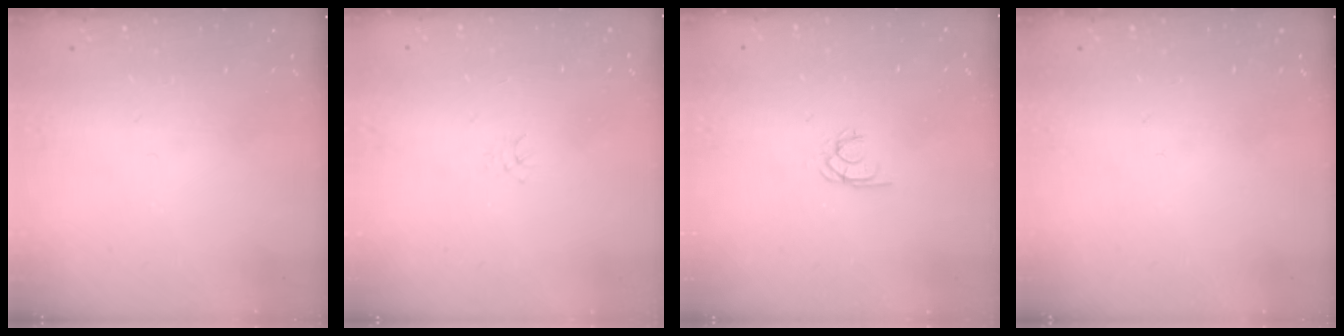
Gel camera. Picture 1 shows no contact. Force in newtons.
{"total": 1.2, "press": 1.1, "slide": 0.3}
{"total": 1.7, "press": 1.7, "slide": 0.1}
{"total": 0.0}